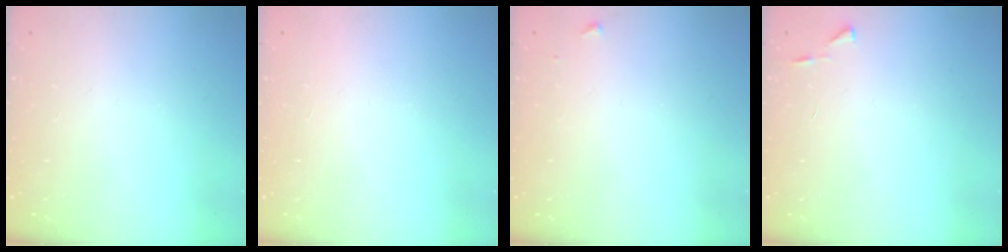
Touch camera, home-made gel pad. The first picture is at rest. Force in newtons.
{"total": 1.7, "press": 1.7, "slide": 0.1}
{"total": 3.3, "press": 3.3, "slide": 0.4}
{"total": 3.1, "press": 3.1, "slide": 0.3}